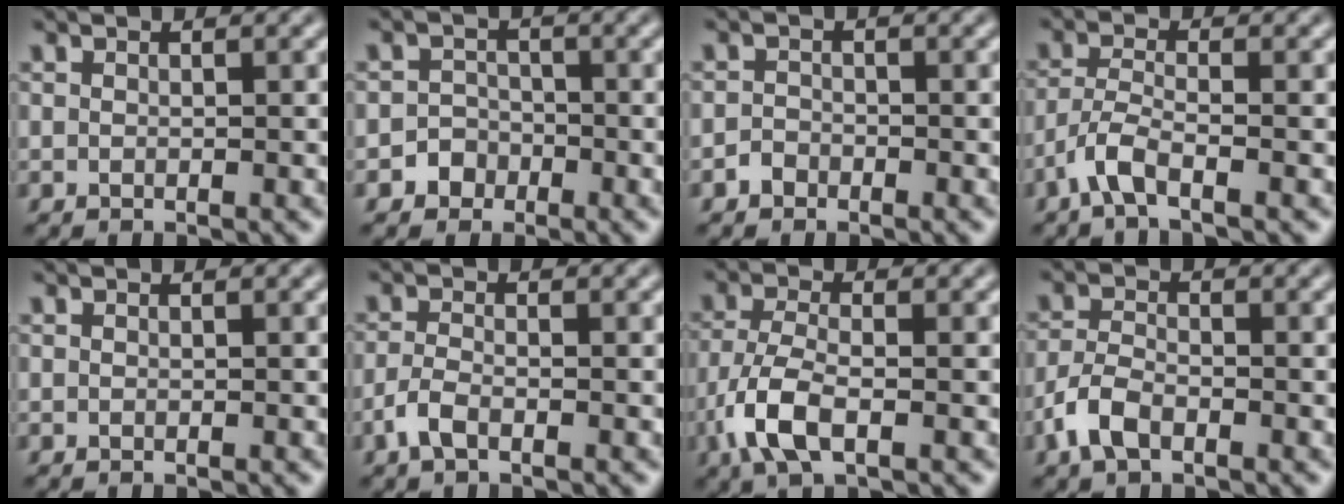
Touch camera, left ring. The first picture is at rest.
{"total": 2.0, "force": [-1.1, 1.7, 0.2], "torque": [0.021, 0.008, -0.027]}
{"total": 1.2, "force": [-0.8, 0.8, 0.2], "torque": [0.002, 0.004, -0.016]}
{"total": 3.0, "force": [-1.9, 0.7, 2.2], "torque": [-0.049, 0.003, -0.049]}
{"total": 0.0}
{"total": 2.0, "force": [-1.2, 0.8, 1.4], "torque": [-0.032, 0.000, -0.029]}
{"total": 4.9, "force": [-2.1, 2.1, 3.9], "torque": [-0.091, -0.002, -0.047]}
{"total": 3.2, "force": [-1.8, 1.6, 2.1], "torque": [-0.045, 0.001, -0.044]}